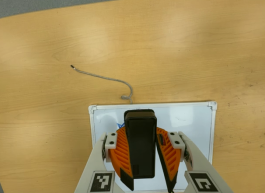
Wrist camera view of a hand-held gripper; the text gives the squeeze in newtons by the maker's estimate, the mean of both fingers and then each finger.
{"total": 11.5, "left": 10.1, "right": 12.9}